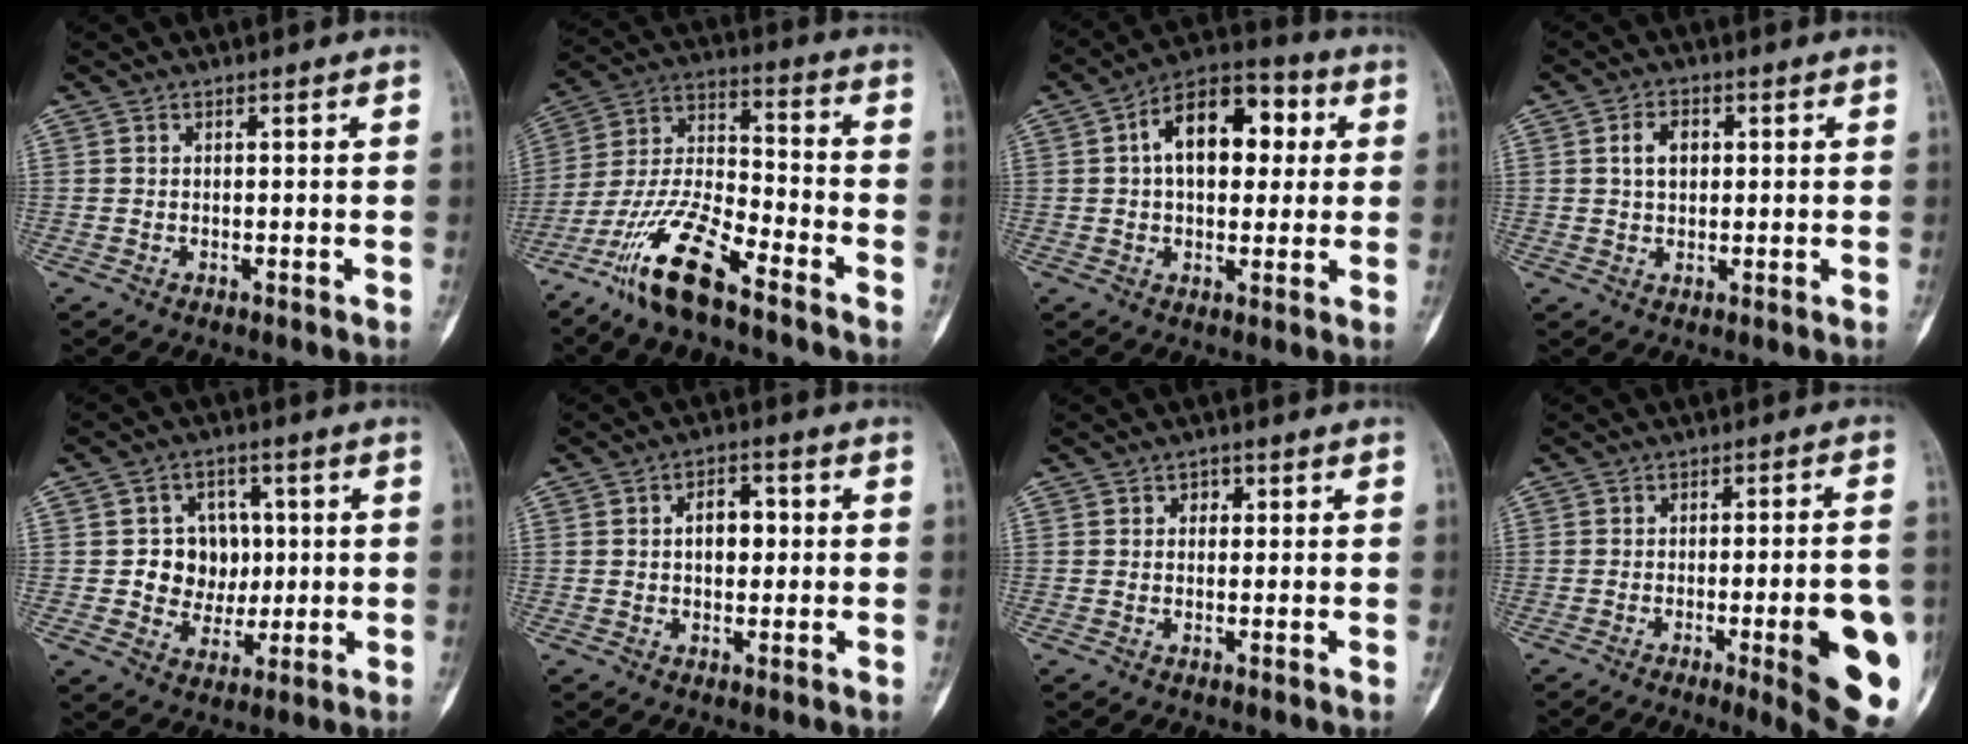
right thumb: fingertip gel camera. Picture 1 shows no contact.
{"total": 14.5, "force": [-9.9, 3.8, 9.8], "torque": [-0.203, 0.063, -0.193]}
{"total": 15.1, "force": [3.0, 9.1, 11.7], "torque": [-0.149, 0.025, 0.038]}
{"total": 4.4, "force": [0.9, 3.0, 3.0], "torque": [-0.043, 0.005, 0.015]}
{"total": 9.0, "force": [0.7, 8.0, 3.9], "torque": [-0.009, 0.008, 0.015]}
{"total": 5.5, "force": [0.5, 3.6, 4.2], "torque": [-0.050, 0.012, 0.002]}
{"total": 1.6, "force": [0.4, 1.4, 0.7], "torque": [0.003, 0.003, 0.001]}
{"total": 16.4, "force": [-4.7, 2.9, 15.4], "torque": [-0.153, 0.009, -0.049]}